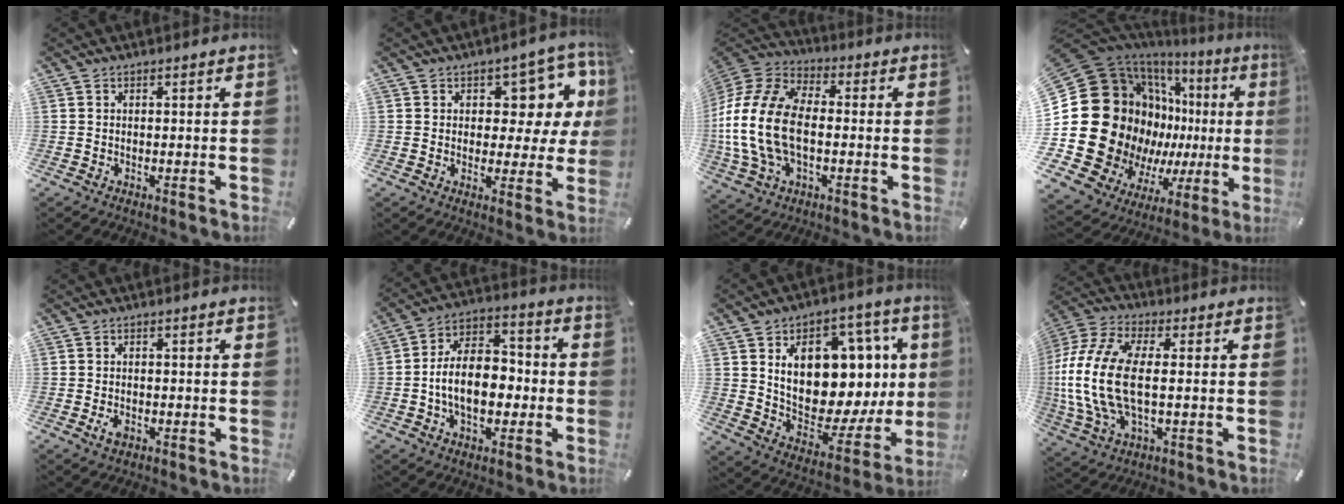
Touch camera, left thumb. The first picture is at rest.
{"total": 10.1, "force": [4.4, 6.7, 6.2], "torque": [-0.072, -0.033, 0.077]}
{"total": 19.0, "force": [-2.7, 12.8, 13.8], "torque": [-0.303, 0.022, -0.048]}
{"total": 30.9, "force": [-0.3, 22.5, 21.1], "torque": [-0.351, -0.078, 0.067]}
{"total": 2.5, "force": [-1.0, 1.6, 1.7], "torque": [-0.038, 0.002, -0.019]}
{"total": 13.3, "force": [-2.9, 8.9, 9.4], "torque": [-0.166, 0.012, -0.053]}
{"total": 19.3, "force": [5.4, 12.2, 14.0], "torque": [-0.198, -0.057, 0.093]}
{"total": 17.3, "force": [0.1, 8.7, 15.0], "torque": [-0.332, -0.011, 0.001]}